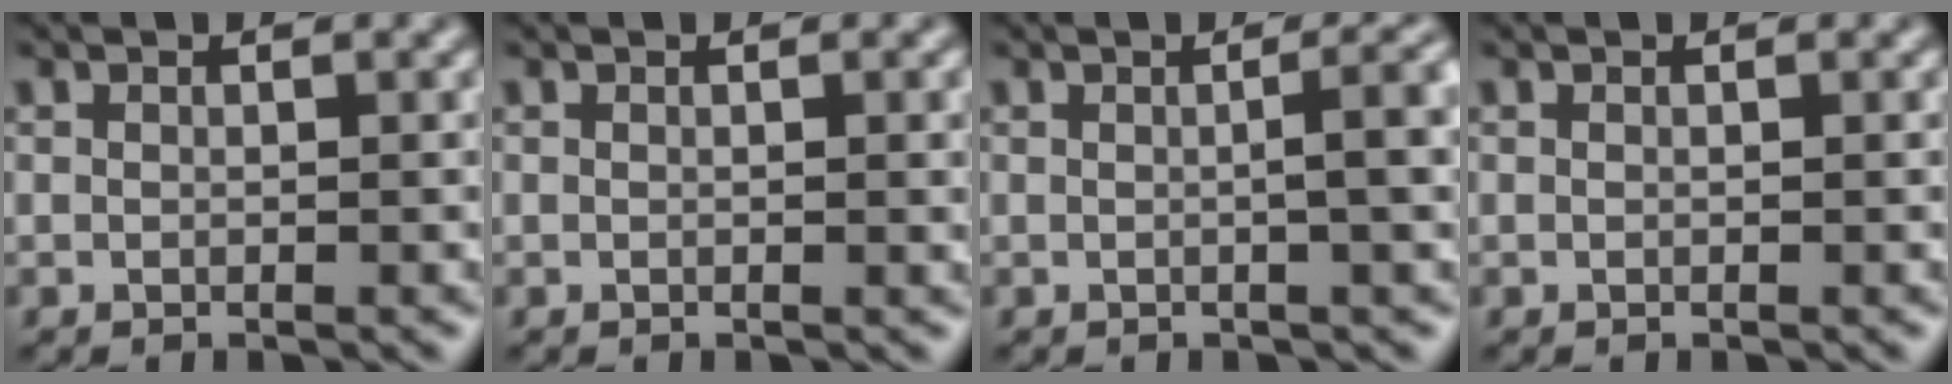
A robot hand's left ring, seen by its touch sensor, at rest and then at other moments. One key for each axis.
{"total": 0.9, "fx": 0.1, "fy": 0.1, "fz": 0.9, "tx": -0.011, "ty": 0.000, "tz": 0.001}
{"total": 4.1, "fx": 0.2, "fy": 1.3, "fz": 3.9, "tx": -0.036, "ty": 0.017, "tz": 0.001}
{"total": 0.0}